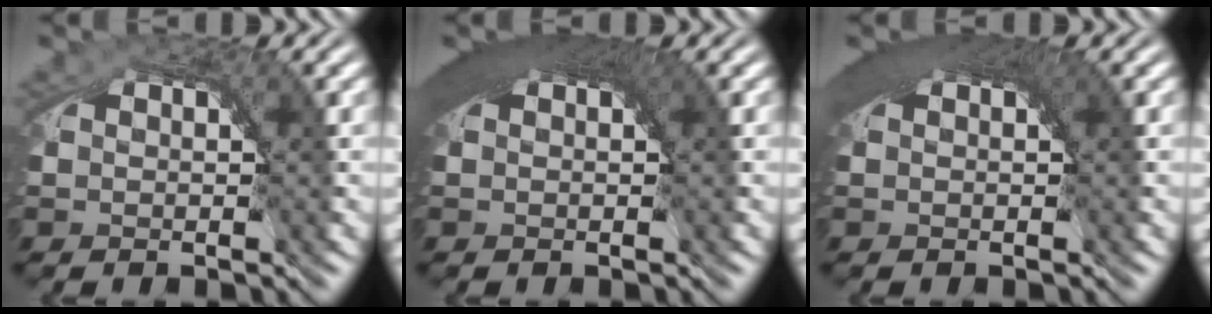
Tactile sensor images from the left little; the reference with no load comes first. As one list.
[{"total": 4.8, "force": [1.6, 1.6, 4.2], "torque": [-0.050, 0.013, 0.019]}, {"total": 4.2, "force": [1.4, 1.4, 3.7], "torque": [-0.045, 0.010, 0.017]}]